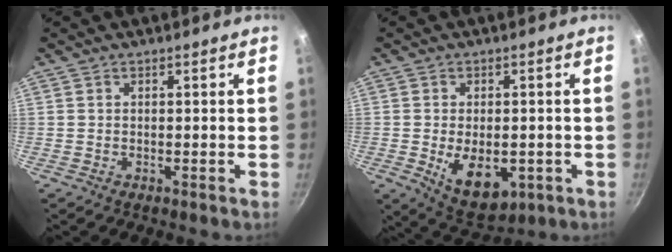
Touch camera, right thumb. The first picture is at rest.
{"total": 10.3, "force": [-2.3, 6.1, 7.9], "torque": [-0.097, -0.007, -0.016]}